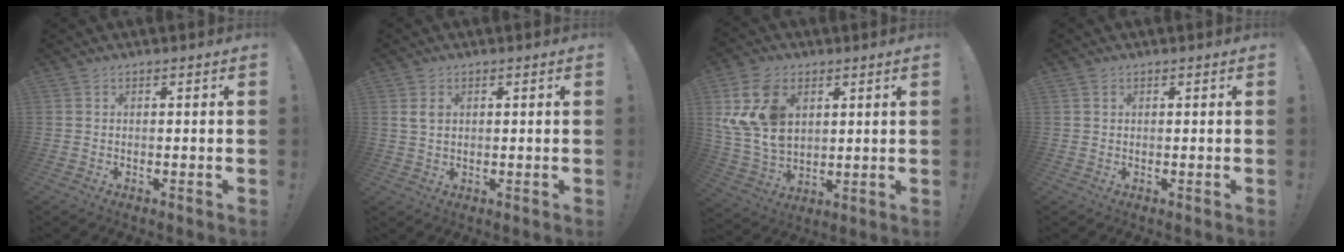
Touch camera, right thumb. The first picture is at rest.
{"total": 2.9, "force": [1.3, 1.9, 1.7], "torque": [-0.028, -0.001, 0.023]}
{"total": 17.3, "force": [5.9, 12.2, 10.8], "torque": [-0.212, -0.026, 0.115]}
{"total": 1.0, "force": [0.6, 0.8, 0.1], "torque": [-0.004, 0.002, 0.012]}